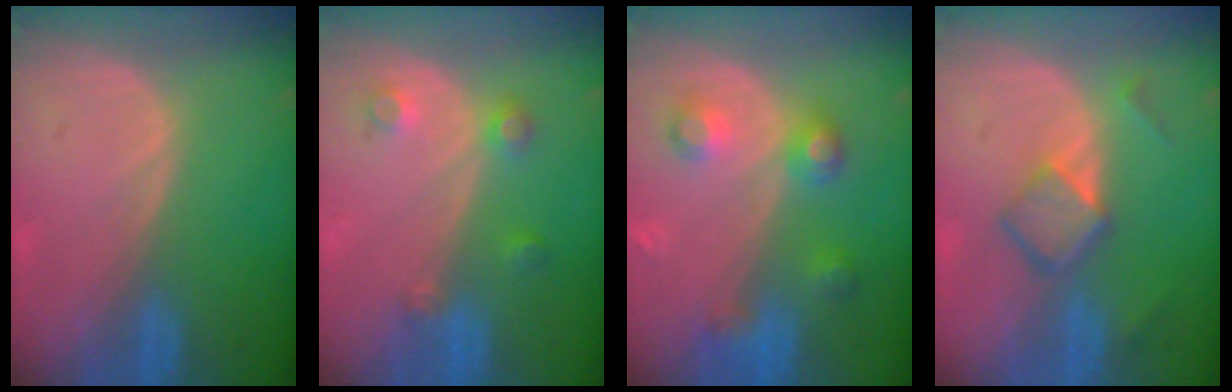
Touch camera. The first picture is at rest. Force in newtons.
{"total": 3.5, "press": 3.1, "slide": 1.6}
{"total": 5.3, "press": 5.3, "slide": 0.3}
{"total": 5.1, "press": 4.7, "slide": 2.2}